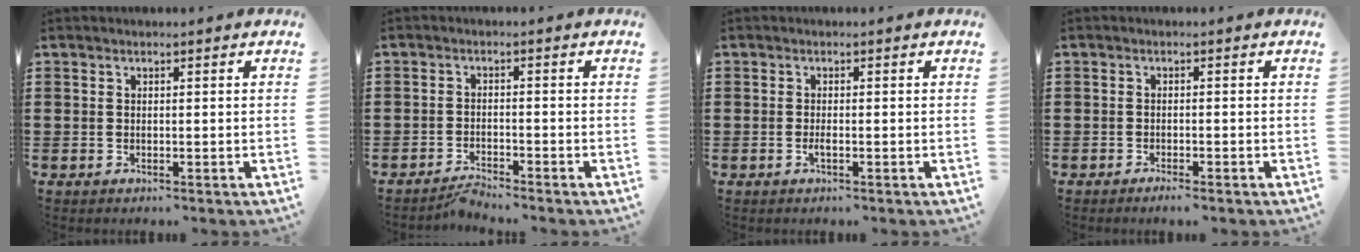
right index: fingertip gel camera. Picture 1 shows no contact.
{"total": 2.2, "force": [-2.1, 0.0, 0.4], "torque": [-0.009, 0.002, -0.043]}
{"total": 1.0, "force": [-0.5, 0.1, 0.9], "torque": [-0.024, -0.006, -0.011]}
{"total": 1.2, "force": [-1.1, 0.0, 0.4], "torque": [-0.010, -0.002, -0.020]}